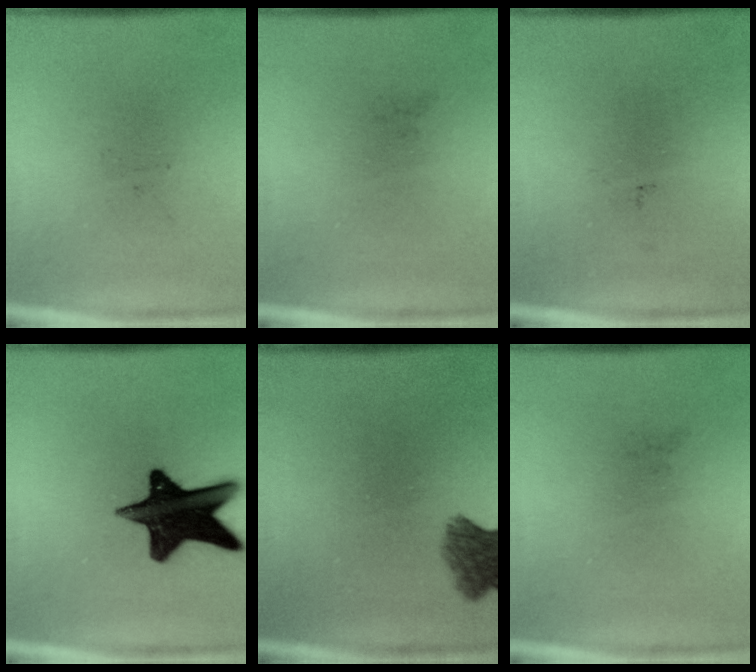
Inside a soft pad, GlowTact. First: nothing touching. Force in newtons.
{"total": 0.0}
{"total": 0.0}
{"total": 16.5}
{"total": 5.3}
{"total": 0.0}